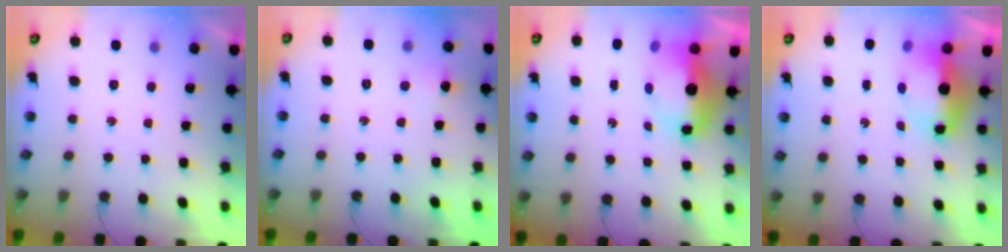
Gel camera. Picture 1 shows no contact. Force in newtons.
{"total": 4.4, "press": 4.4, "slide": 0.6}
{"total": 8.3, "press": 8.2, "slide": 1.0}
{"total": 7.3, "press": 7.2, "slide": 0.7}